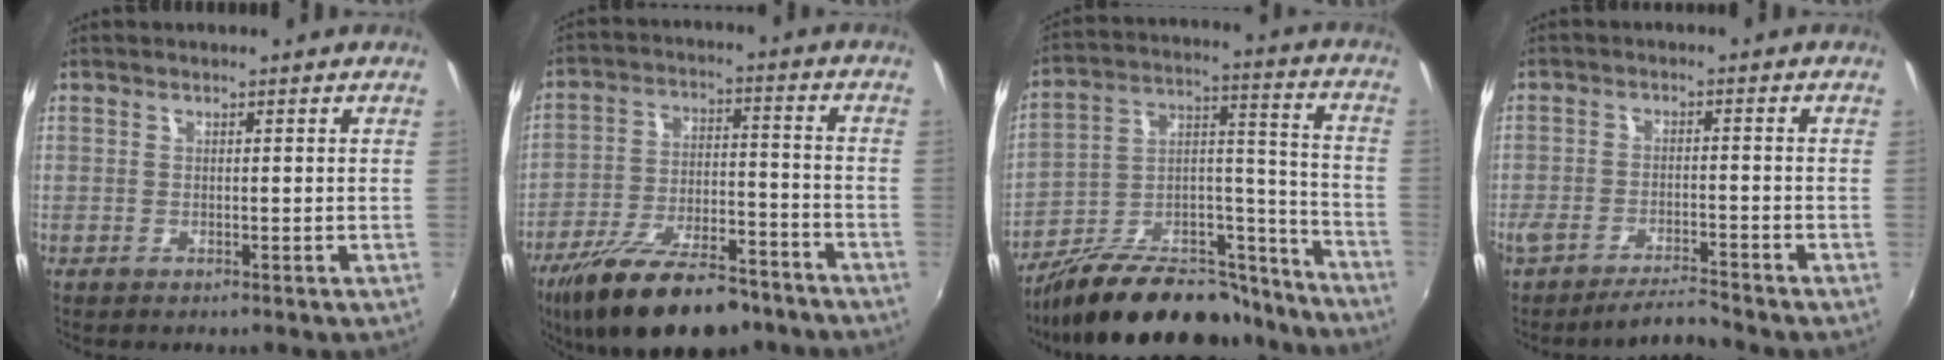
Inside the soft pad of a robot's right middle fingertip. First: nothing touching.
{"total": 20.1, "force": [-15.0, 7.3, 11.2], "torque": [-0.212, -0.022, -0.234]}
{"total": 25.8, "force": [-20.6, 9.7, 12.1], "torque": [-0.193, 0.043, -0.303]}
{"total": 4.7, "force": [-4.6, -0.2, 1.0], "torque": [-0.039, -0.003, -0.085]}